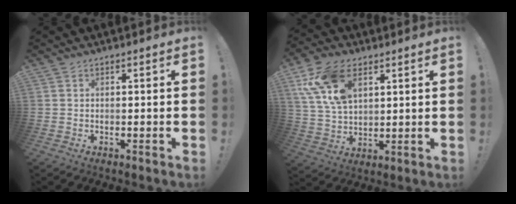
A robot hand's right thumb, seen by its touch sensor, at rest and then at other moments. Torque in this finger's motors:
{"motor_torque": [-0.11, 0.64, 0.69, 0.19, 0.25]}